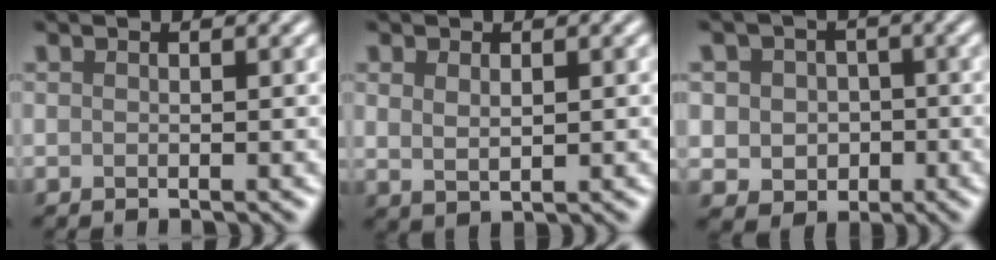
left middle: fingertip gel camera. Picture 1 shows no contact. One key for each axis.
{"total": 1.6, "fx": 0.6, "fy": 0.9, "fz": 1.3, "tx": -0.026, "ty": -0.004, "tz": 0.017}
{"total": 4.3, "fx": 0.0, "fy": 3.9, "fz": 1.8, "tx": -0.022, "ty": 0.010, "tz": -0.017}